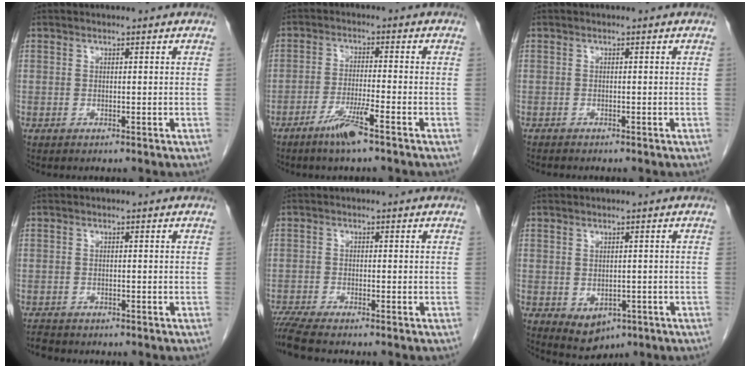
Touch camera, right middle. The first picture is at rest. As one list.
[{"total": 5.3, "force": [-3.6, -0.4, 4.0], "torque": [-0.075, -0.009, -0.072]}, {"total": 1.4, "force": [-1.2, 0.4, 0.5], "torque": [-0.012, -0.003, -0.016]}, {"total": 2.4, "force": [-2.1, 1.0, 0.5], "torque": [-0.016, -0.004, -0.032]}, {"total": 5.6, "force": [-4.9, 0.2, 2.6], "torque": [-0.048, -0.012, -0.085]}, {"total": 4.3, "force": [-1.5, 3.1, 2.5], "torque": [-0.037, -0.004, -0.007]}]